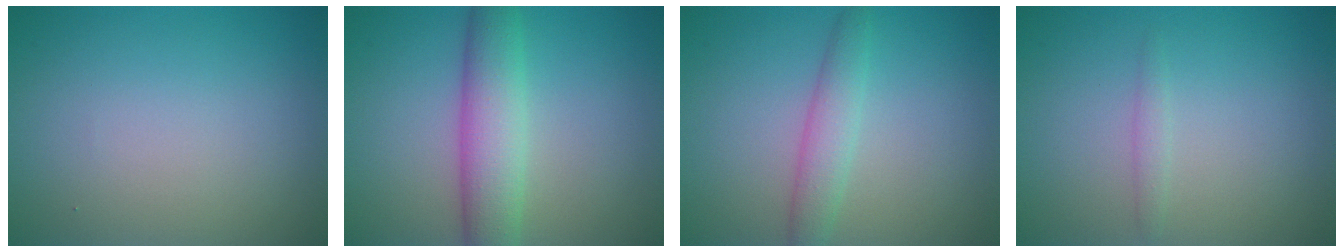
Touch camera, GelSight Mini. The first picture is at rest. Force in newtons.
{"total": 5.3, "press": 5.3, "slide": 0.2}
{"total": 2.6, "press": 2.6, "slide": 0.0}
{"total": 0.9, "press": 0.9, "slide": 0.1}